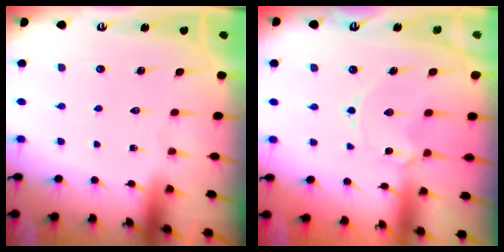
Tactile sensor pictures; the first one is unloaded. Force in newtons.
{"total": 1.4, "press": 1.3, "slide": 0.1}